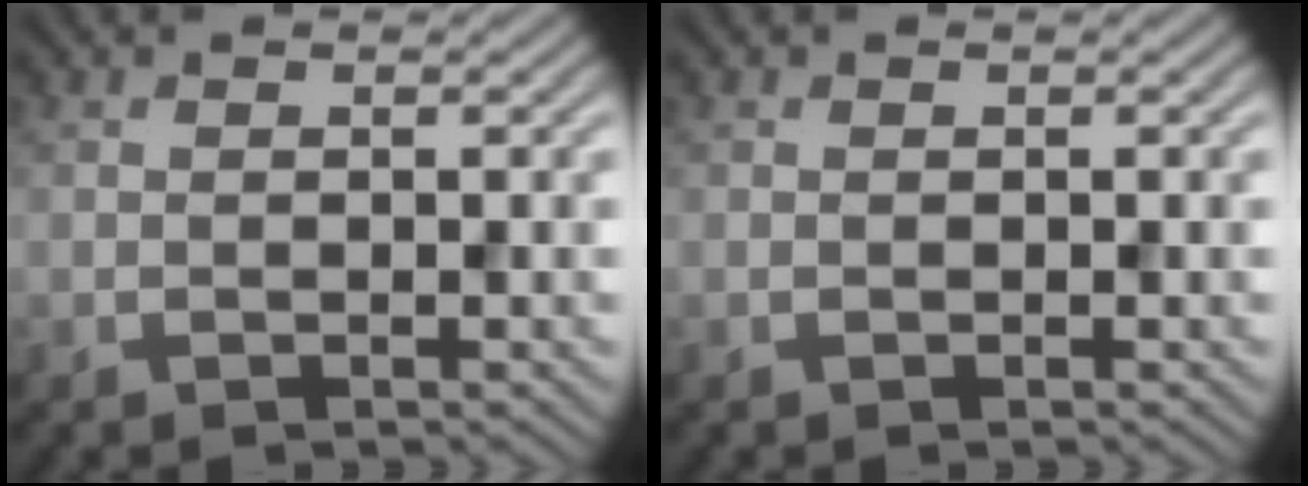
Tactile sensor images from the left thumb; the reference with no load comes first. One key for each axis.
{"total": 0.0}